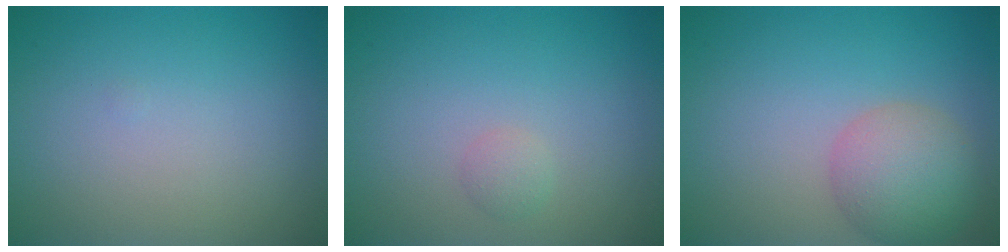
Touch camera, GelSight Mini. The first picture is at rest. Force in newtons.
{"total": 0.9, "press": 0.9, "slide": 0.1}
{"total": 4.8, "press": 4.8, "slide": 0.2}